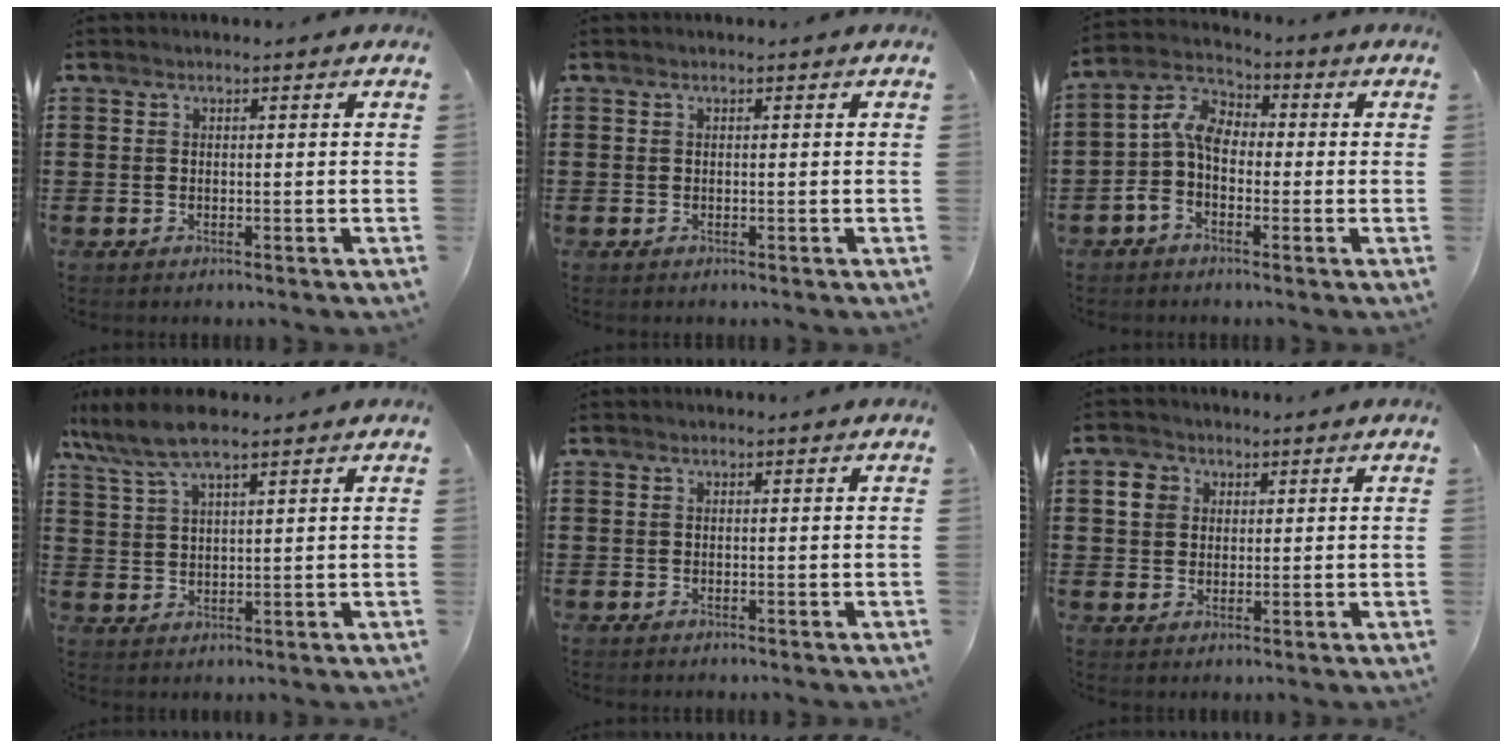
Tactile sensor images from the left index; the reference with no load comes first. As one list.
[{"total": 0.0}, {"total": 6.2, "force": [-0.7, 4.1, 4.7], "torque": [-0.128, 0.004, -0.026]}, {"total": 7.2, "force": [5.4, 1.6, 4.4], "torque": [-0.098, -0.006, 0.100]}, {"total": 0.0}, {"total": 3.9, "force": [1.4, 3.6, 0.7], "torque": [-0.025, 0.011, 0.022]}]